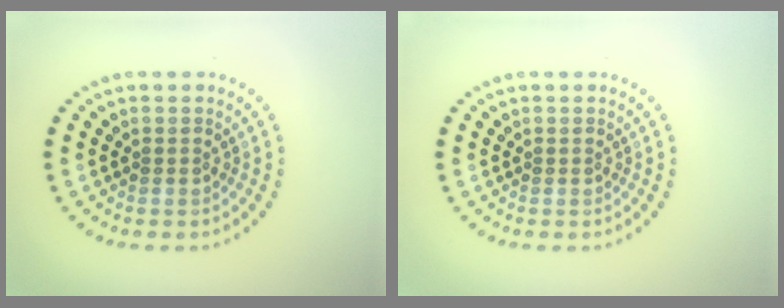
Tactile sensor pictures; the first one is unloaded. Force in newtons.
{"total": 0.0}